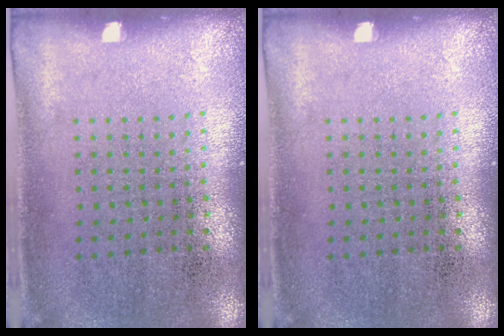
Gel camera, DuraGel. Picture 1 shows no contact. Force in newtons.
{"total": 0.0}